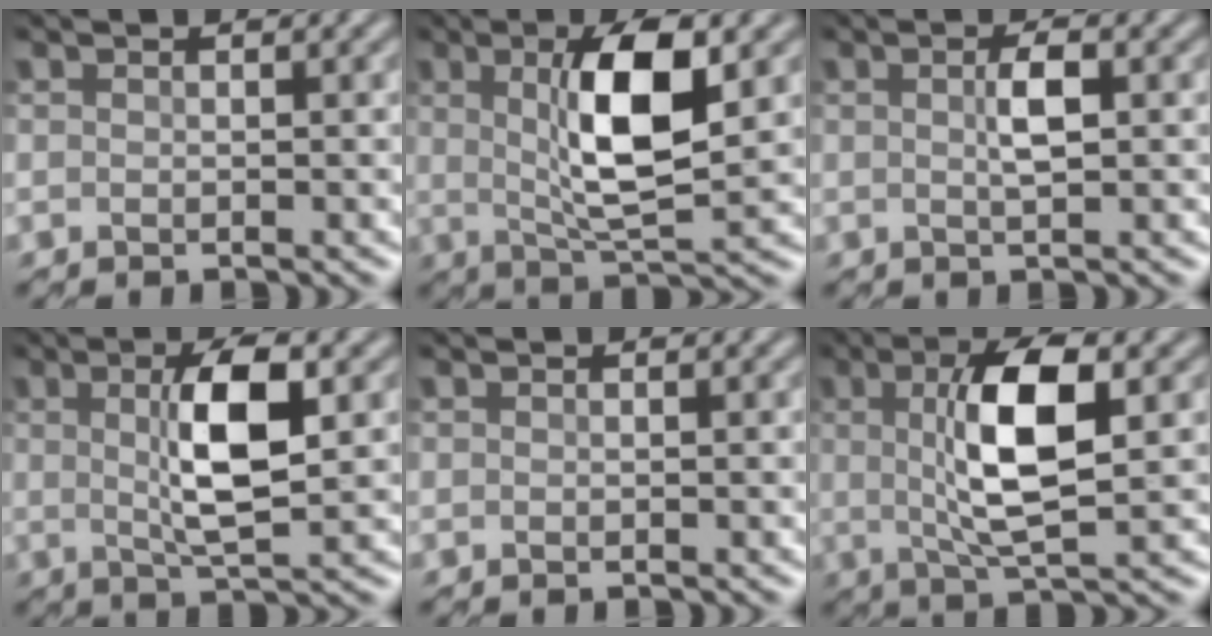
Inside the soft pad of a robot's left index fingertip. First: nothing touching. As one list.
[{"total": 6.9, "force": [1.3, 1.6, 6.6], "torque": [-0.121, 0.004, 0.025]}, {"total": 2.0, "force": [0.3, 0.4, 2.0], "torque": [-0.046, 0.003, 0.008]}, {"total": 5.4, "force": [0.9, 1.0, 5.3], "torque": [-0.102, 0.008, 0.018]}, {"total": 0.0}, {"total": 7.0, "force": [1.0, 1.8, 6.7], "torque": [-0.128, 0.006, 0.017]}]